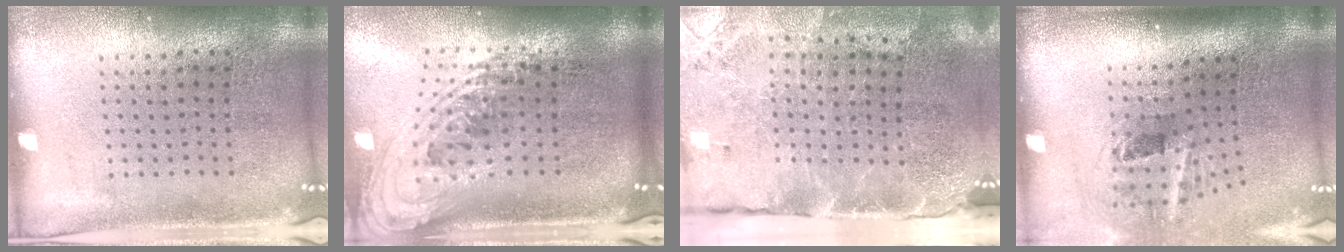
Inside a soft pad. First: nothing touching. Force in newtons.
{"total": 2.3, "press": 1.6, "slide": 1.7}
{"total": 4.0, "press": 3.2, "slide": 2.4}
{"total": 2.2, "press": 1.3, "slide": 1.7}